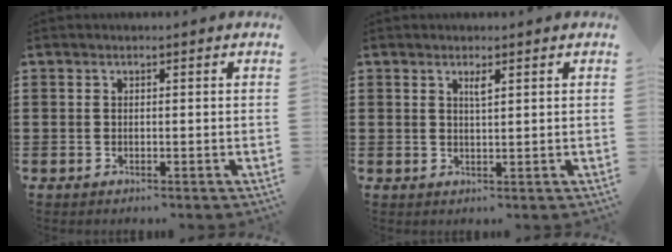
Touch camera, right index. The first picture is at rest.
{"total": 1.4, "force": [0.8, 0.2, 1.2], "torque": [-0.016, -0.003, 0.012]}